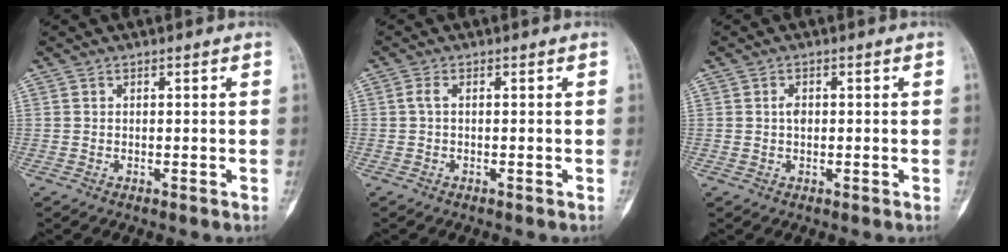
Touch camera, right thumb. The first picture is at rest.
{"total": 1.1, "force": [-0.2, 0.4, 1.1], "torque": [-0.025, 0.000, -0.006]}
{"total": 1.7, "force": [0.1, 1.1, 1.3], "torque": [-0.018, 0.003, 0.000]}